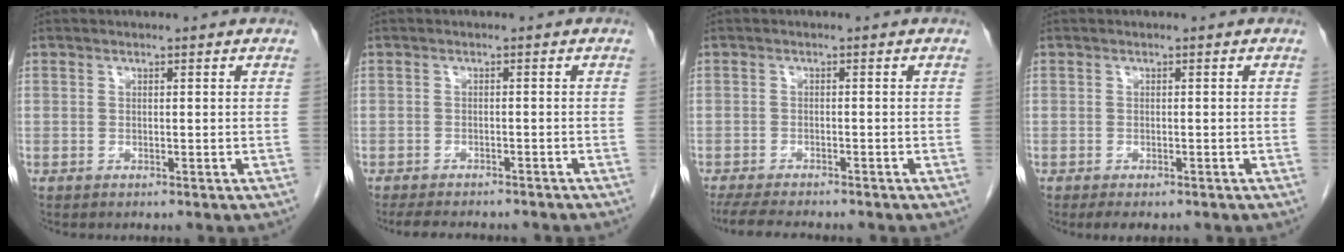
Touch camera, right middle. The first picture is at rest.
{"total": 10.3, "force": [-8.9, 2.7, 4.3], "torque": [-0.063, -0.006, -0.110]}
{"total": 7.7, "force": [-6.8, 1.1, 3.5], "torque": [-0.055, -0.016, -0.106]}
{"total": 2.8, "force": [-2.1, 1.1, 1.6], "torque": [-0.021, -0.006, -0.026]}